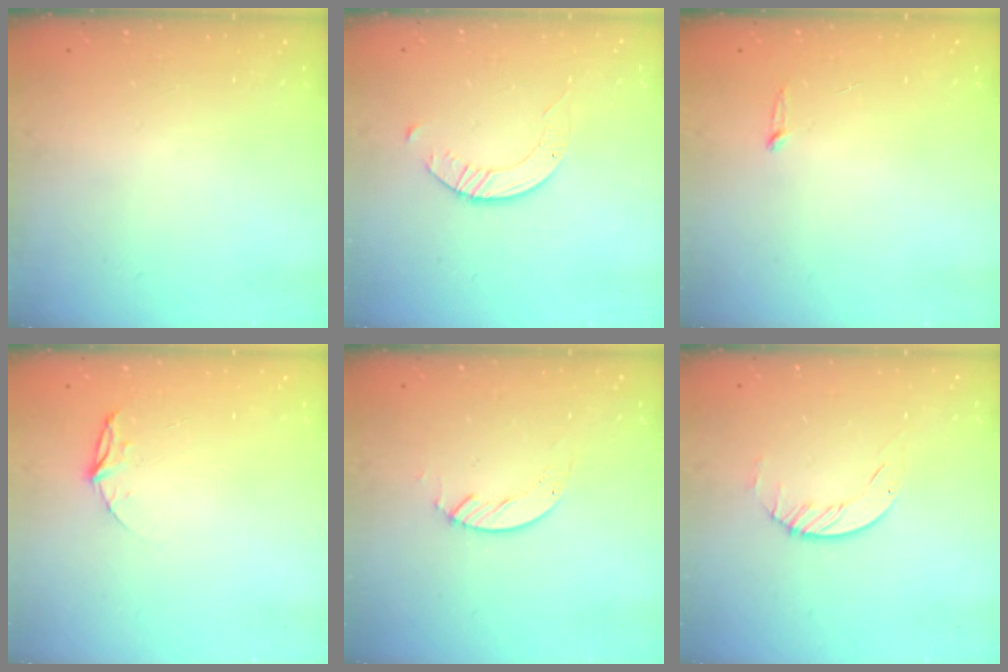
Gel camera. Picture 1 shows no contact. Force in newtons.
{"total": 2.7, "press": 2.7, "slide": 0.3}
{"total": 2.5, "press": 2.5, "slide": 0.2}
{"total": 4.4, "press": 4.4, "slide": 0.4}
{"total": 2.7, "press": 2.7, "slide": 0.2}
{"total": 2.3, "press": 2.3, "slide": 0.3}